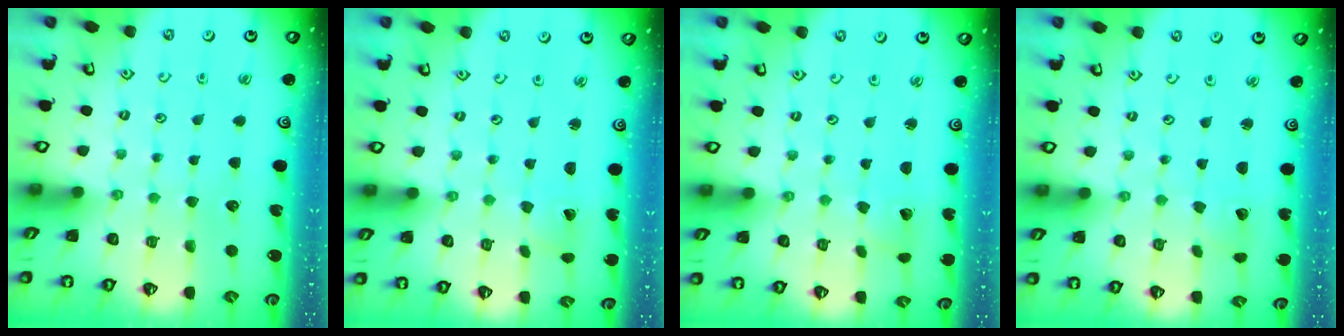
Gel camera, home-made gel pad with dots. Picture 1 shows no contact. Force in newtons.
{"total": 1.0, "press": 1.0, "slide": 0.0}
{"total": 2.7, "press": 2.7, "slide": 0.2}
{"total": 2.0, "press": 2.0, "slide": 0.1}